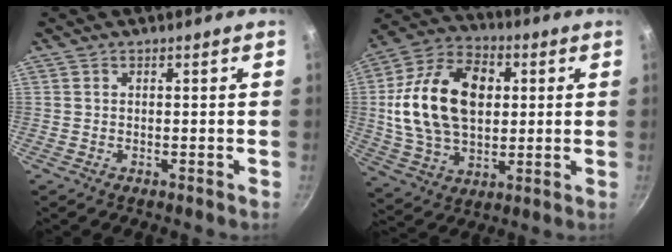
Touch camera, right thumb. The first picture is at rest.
{"total": 21.6, "force": [2.7, 14.5, 15.8], "torque": [-0.266, 0.010, 0.044]}